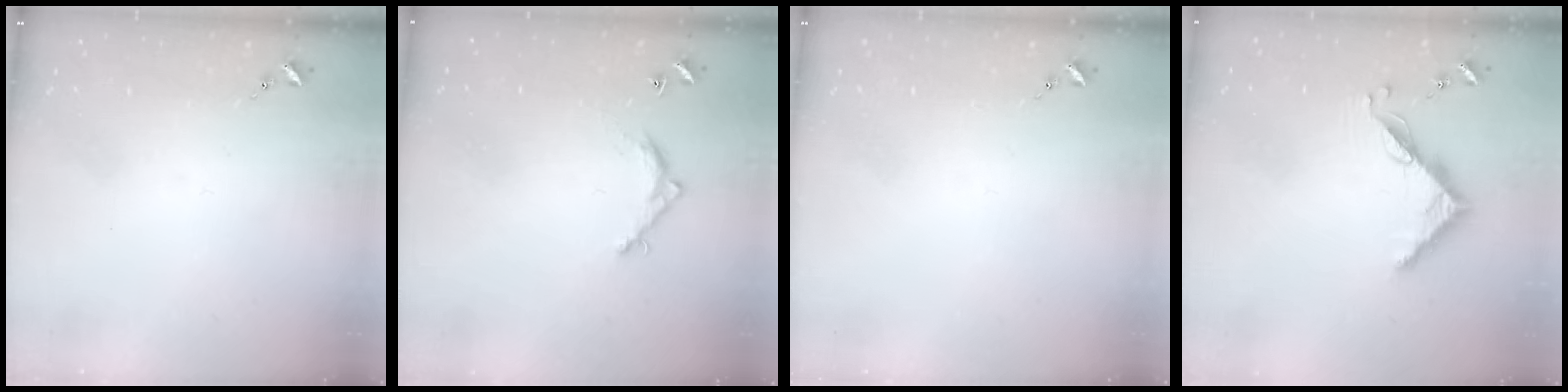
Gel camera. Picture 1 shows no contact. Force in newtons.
{"total": 5.5, "press": 5.5, "slide": 0.3}
{"total": 0.0}
{"total": 7.6, "press": 7.5, "slide": 0.6}